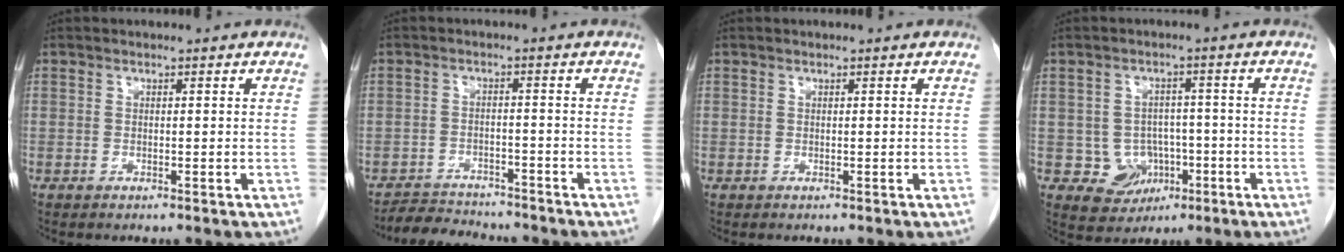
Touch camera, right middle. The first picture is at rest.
{"total": 6.3, "force": [-6.1, 1.7, 0.6], "torque": [-0.007, -0.003, -0.097]}
{"total": 0.0}
{"total": 5.9, "force": [-2.0, 5.3, 1.7], "torque": [-0.021, 0.009, -0.018]}